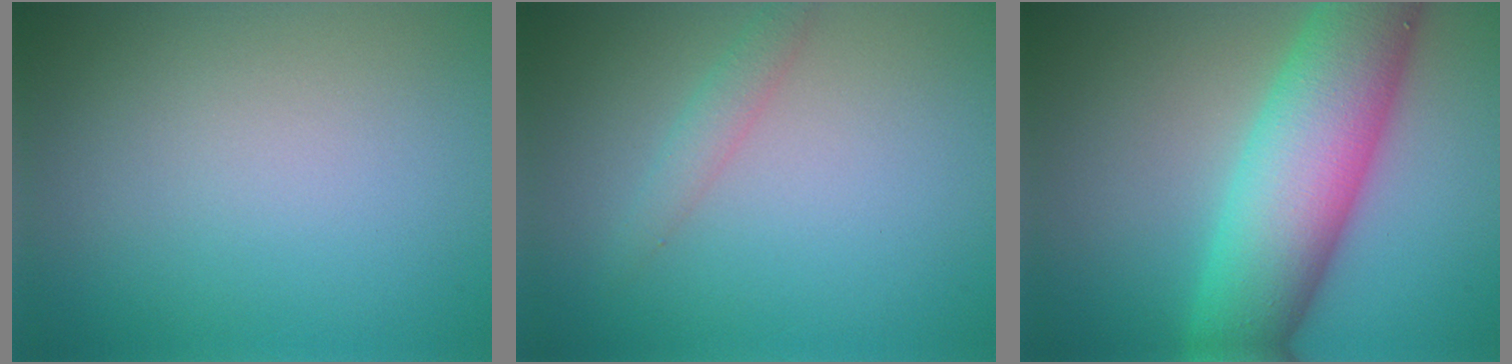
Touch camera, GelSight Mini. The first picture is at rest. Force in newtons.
{"total": 1.5, "press": 1.5, "slide": 0.0}
{"total": 10.7, "press": 10.7, "slide": 0.4}